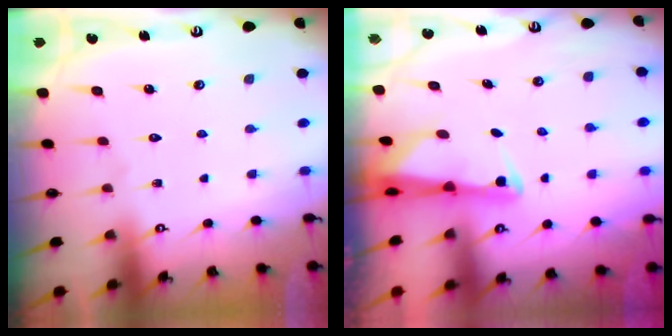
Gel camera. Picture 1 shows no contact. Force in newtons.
{"total": 2.6, "press": 2.6, "slide": 0.5}